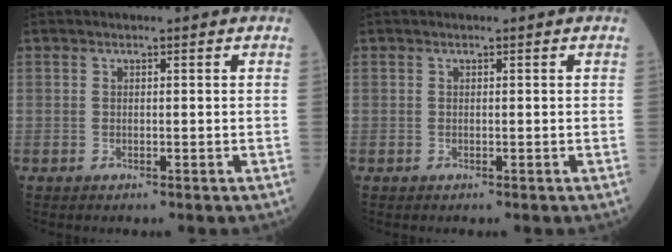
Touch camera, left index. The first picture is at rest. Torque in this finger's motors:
{"motor_torque": [0.00, 0.00, 0.00, 0.00]}